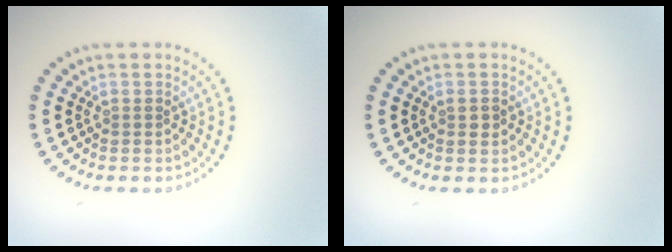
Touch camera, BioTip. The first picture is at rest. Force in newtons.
{"total": 1.1, "press": 1.1, "slide": 0.3}